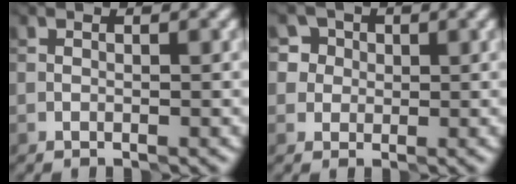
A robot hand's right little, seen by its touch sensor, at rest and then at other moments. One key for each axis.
{"total": 2.7, "fx": 0.4, "fy": 2.7, "fz": 0.0, "tx": 0.036, "ty": 0.016, "tz": -0.018}